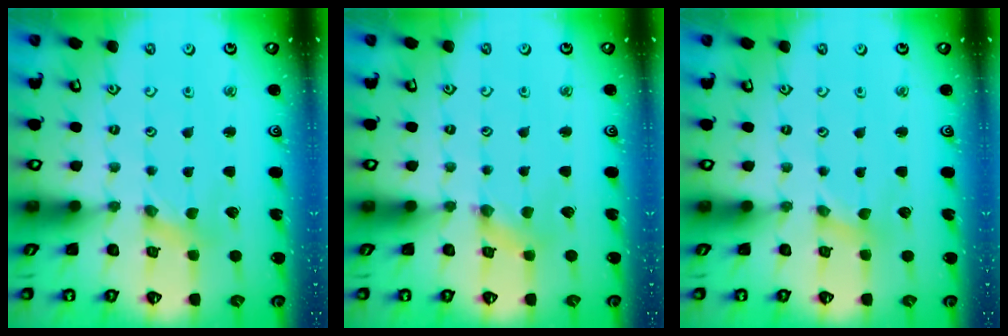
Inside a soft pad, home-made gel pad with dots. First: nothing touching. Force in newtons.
{"total": 1.4, "press": 1.4, "slide": 0.2}
{"total": 0.0}